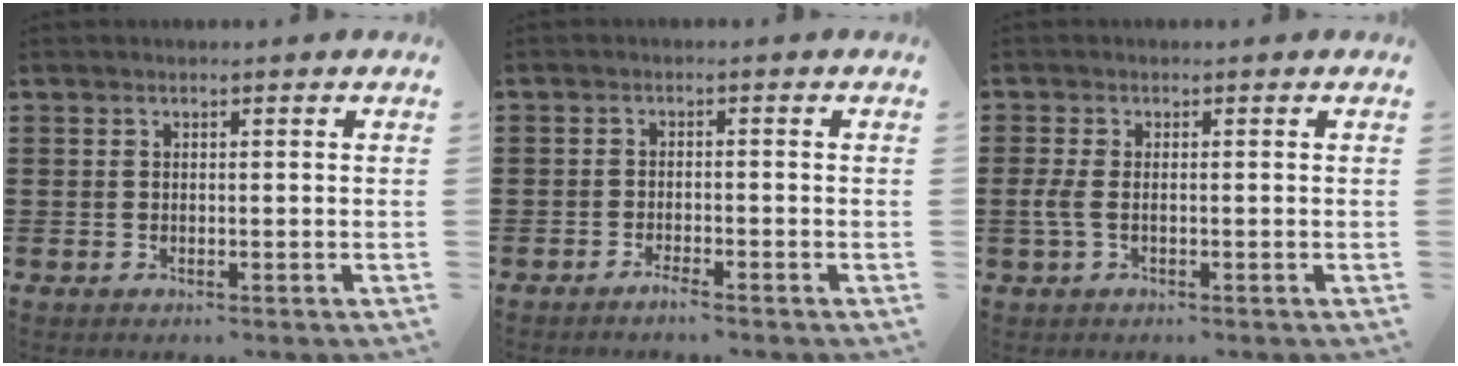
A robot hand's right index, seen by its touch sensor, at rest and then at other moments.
{"total": 1.6, "force": [-1.5, 0.0, 0.6], "torque": [-0.012, -0.001, -0.028]}
{"total": 2.4, "force": [-0.6, 0.5, 2.2], "torque": [-0.056, -0.010, -0.015]}